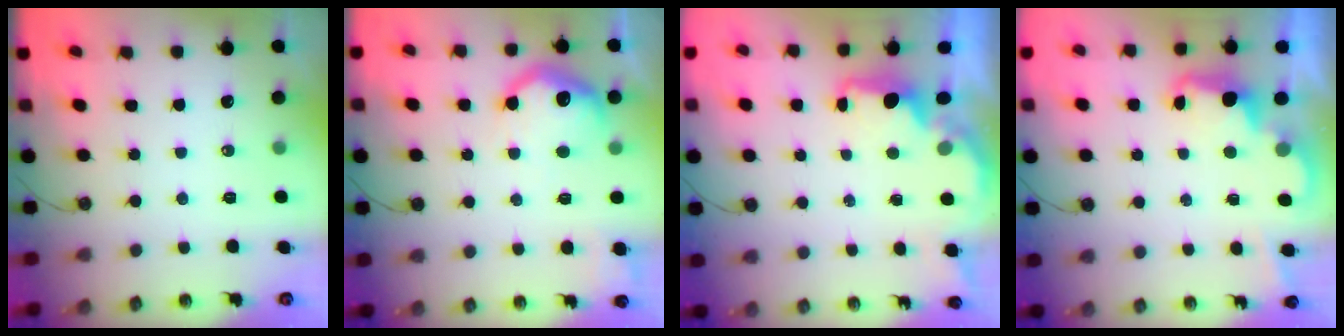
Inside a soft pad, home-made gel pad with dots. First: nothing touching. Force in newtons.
{"total": 14.2, "press": 14.2, "slide": 0.9}
{"total": 1.8, "press": 1.7, "slide": 0.6}
{"total": 2.5, "press": 2.5, "slide": 0.5}